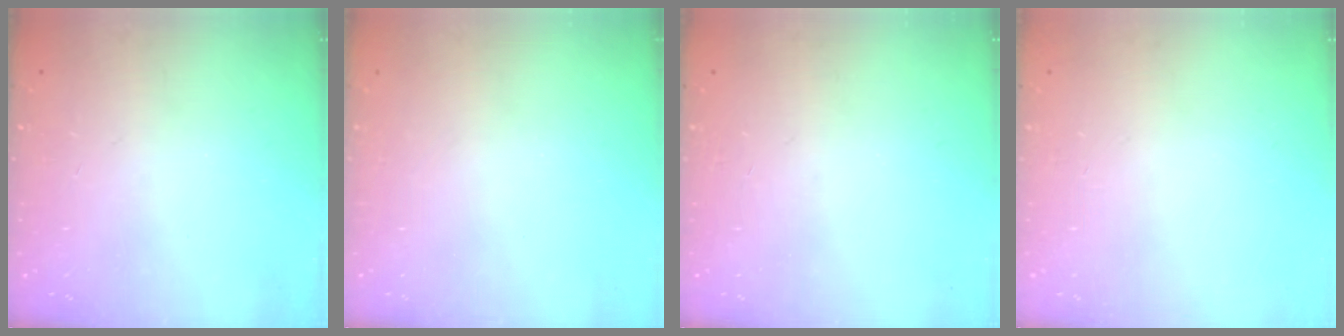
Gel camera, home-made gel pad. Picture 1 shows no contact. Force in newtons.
{"total": 0.0}
{"total": 0.0}
{"total": 0.0}